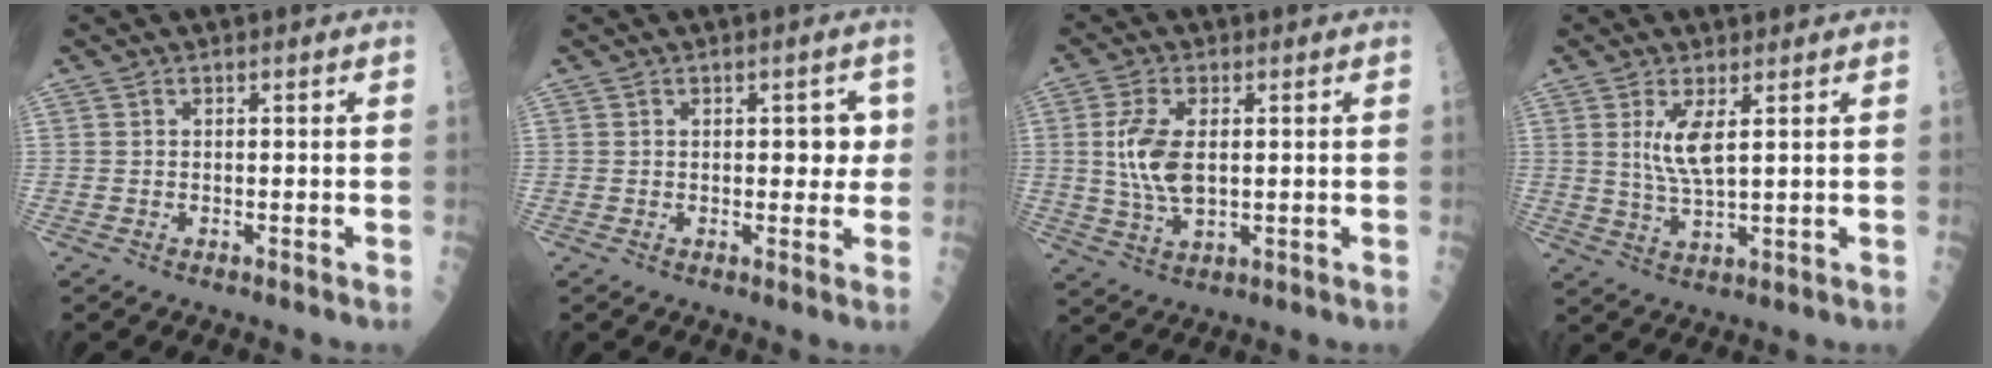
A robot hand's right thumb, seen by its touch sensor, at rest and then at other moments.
{"total": 3.8, "force": [0.6, 2.3, 2.9], "torque": [-0.006, 0.000, 0.004]}
{"total": 8.8, "force": [0.9, 4.3, 7.6], "torque": [-0.163, -0.007, 0.022]}
{"total": 5.7, "force": [1.8, 1.2, 5.2], "torque": [-0.109, -0.021, 0.044]}